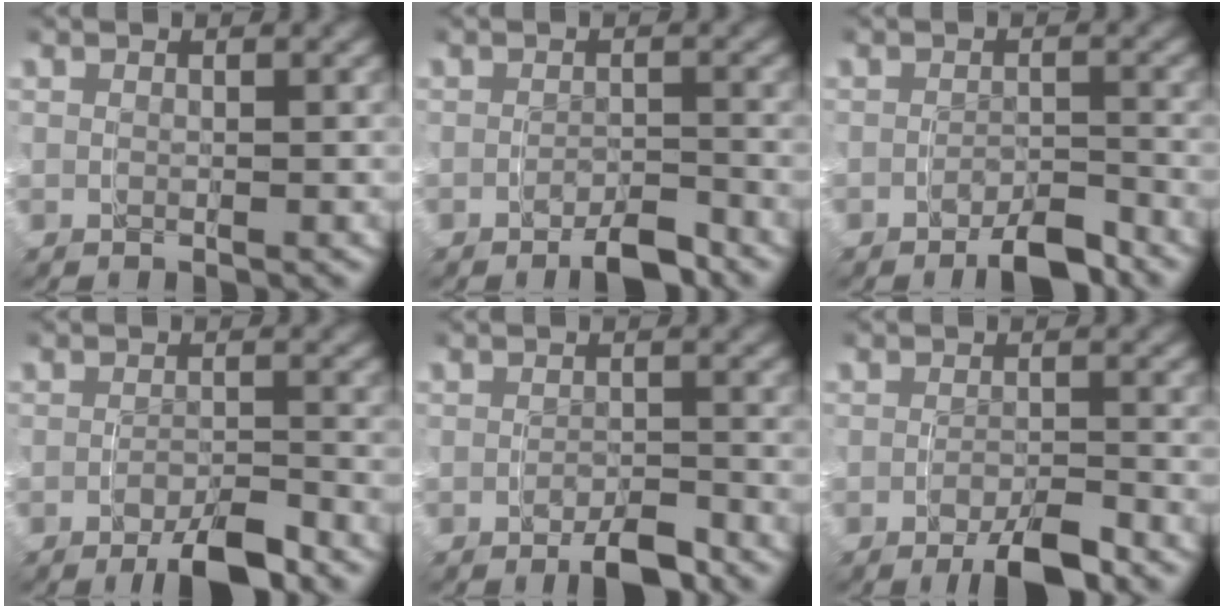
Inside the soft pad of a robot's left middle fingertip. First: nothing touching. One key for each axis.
{"total": 2.0, "fx": -1.9, "fy": 0.1, "fz": 0.5, "tx": -0.002, "ty": 0.003, "tz": -0.038}
{"total": 2.5, "fx": -2.4, "fy": 0.3, "fz": 0.8, "tx": -0.003, "ty": 0.004, "tz": -0.048}
{"total": 2.9, "fx": -2.4, "fy": 0.3, "fz": 1.7, "tx": -0.021, "ty": -0.002, "tz": -0.044}
{"total": 2.0, "fx": -1.8, "fy": 0.2, "fz": 0.8, "tx": -0.007, "ty": 0.000, "tz": -0.034}
{"total": 2.8, "fx": -2.1, "fy": 0.3, "fz": 1.8, "tx": -0.024, "ty": -0.004, "tz": -0.037}